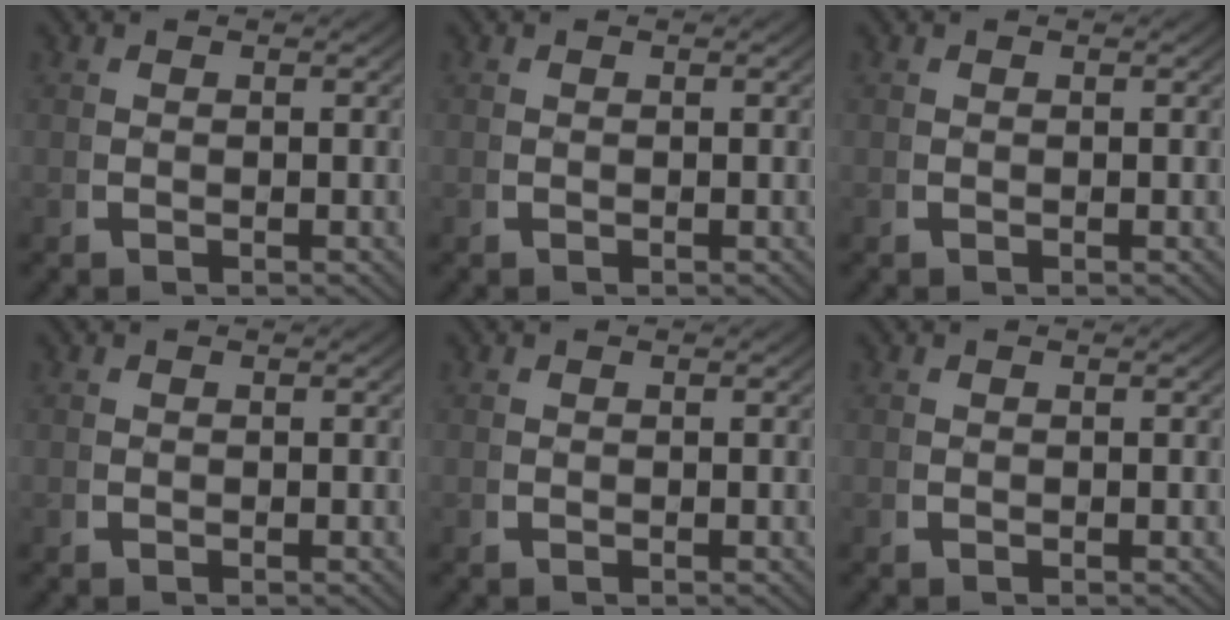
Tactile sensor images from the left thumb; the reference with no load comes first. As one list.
[{"total": 0.0}, {"total": 0.0}, {"total": 0.0}, {"total": 0.0}, {"total": 0.0}]